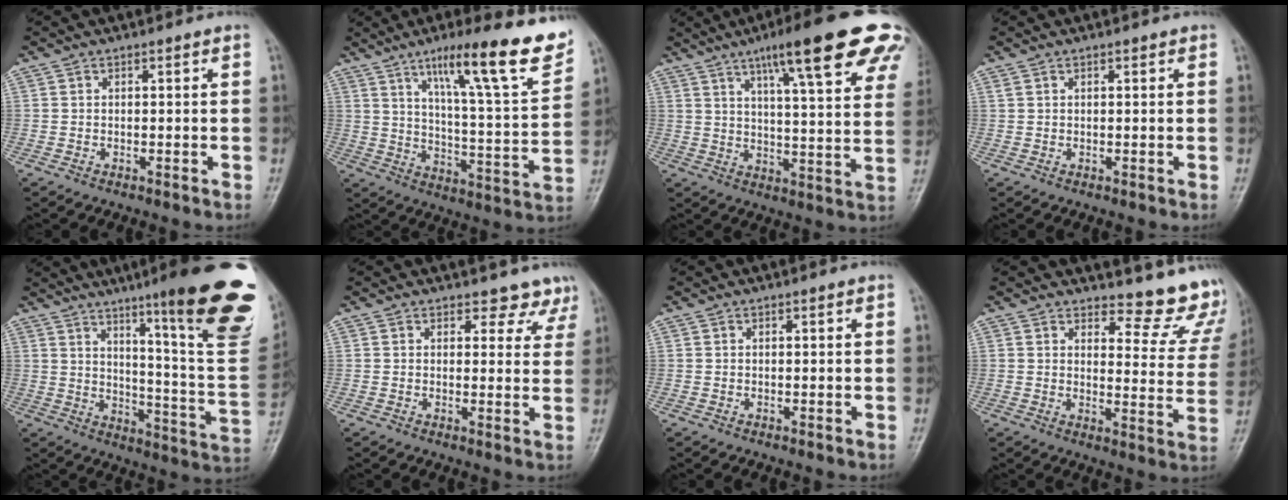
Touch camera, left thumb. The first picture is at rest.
{"total": 20.5, "force": [12.6, 2.8, 16.0], "torque": [-0.208, -0.053, 0.193]}
{"total": 22.1, "force": [12.8, 4.2, 17.6], "torque": [-0.228, -0.026, 0.172]}
{"total": 0.8, "force": [0.6, 0.4, 0.5], "torque": [-0.008, 0.000, 0.009]}
{"total": 26.0, "force": [14.6, 3.2, 21.3], "torque": [-0.240, -0.069, 0.206]}
{"total": 4.9, "force": [4.2, 2.5, 0.4], "torque": [0.028, -0.026, 0.033]}
{"total": 0.0}
{"total": 12.7, "force": [11.8, 3.8, 2.6], "torque": [0.010, -0.124, 0.120]}